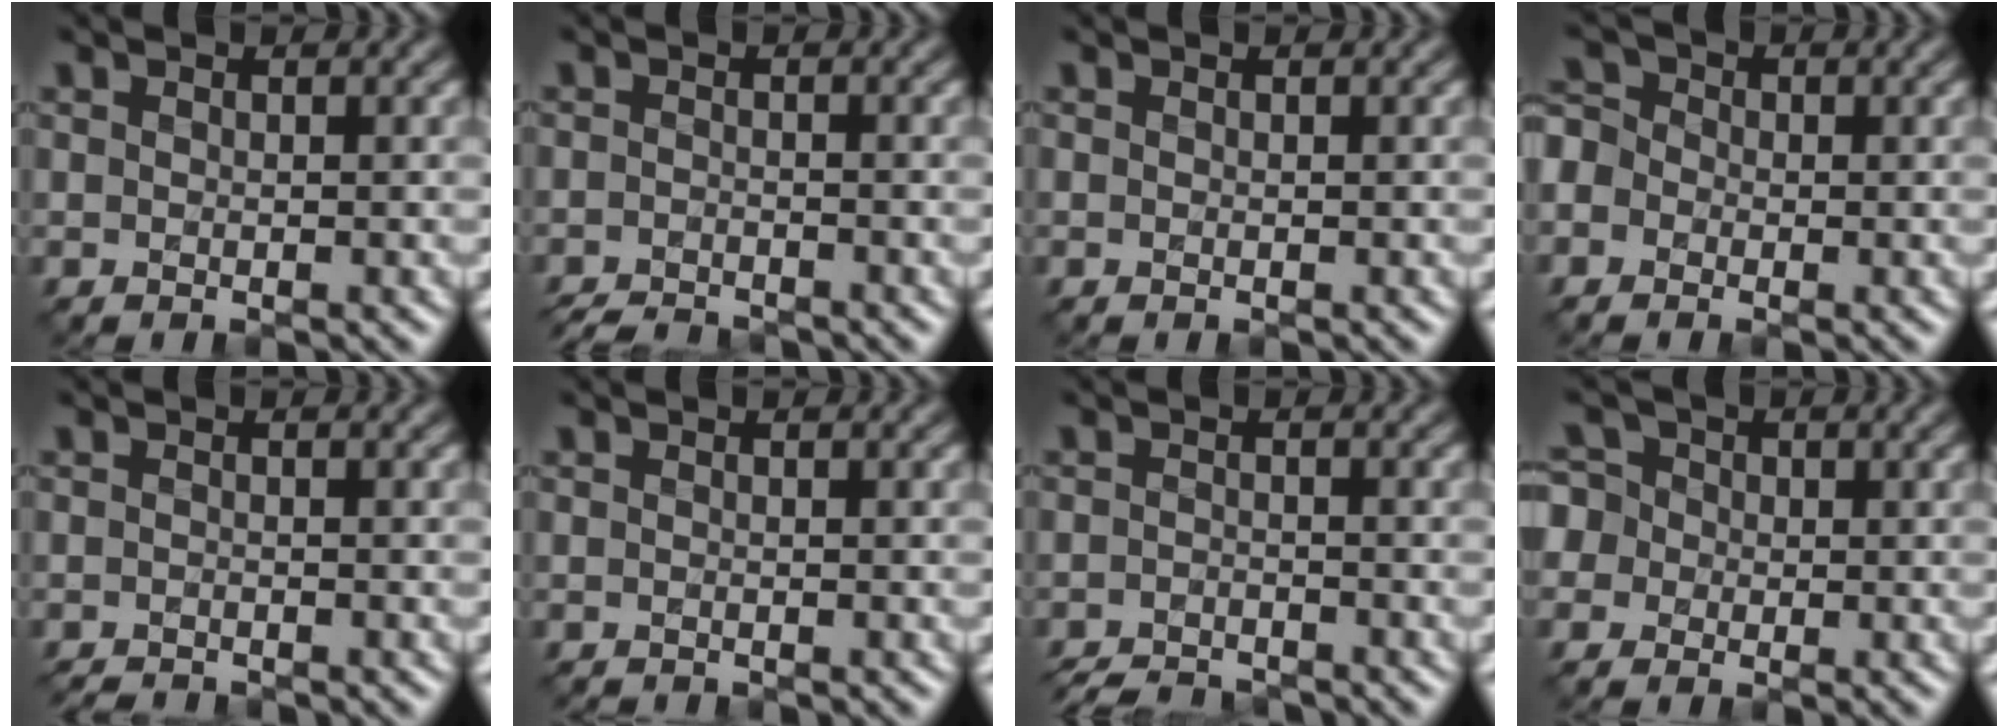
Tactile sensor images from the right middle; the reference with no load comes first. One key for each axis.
{"total": 2.7, "fx": -2.6, "fy": 0.4, "fz": 0.7, "tx": -0.009, "ty": -0.006, "tz": -0.051}
{"total": 0.0}
{"total": 2.9, "fx": -0.8, "fy": 2.6, "fz": 1.0, "tx": -0.014, "ty": 0.017, "tz": -0.032}
{"total": 1.7, "fx": -1.6, "fy": 0.2, "fz": 0.4, "tx": -0.003, "ty": -0.007, "tz": -0.030}
{"total": 0.6, "fx": -0.6, "fy": 0.0, "fz": 0.0, "tx": 0.001, "ty": -0.006, "tz": -0.011}
{"total": 3.5, "fx": -3.3, "fy": 0.6, "fz": 0.9, "tx": -0.013, "ty": -0.007, "tz": -0.063}
{"total": 4.9, "fx": 0.0, "fy": 4.5, "fz": 2.0, "tx": -0.038, "ty": 0.037, "tz": -0.039}